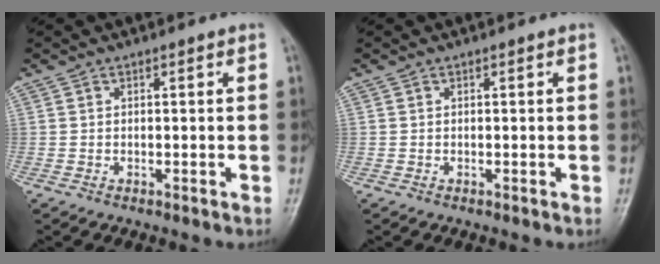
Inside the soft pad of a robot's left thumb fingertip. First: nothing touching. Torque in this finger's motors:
{"motor_torque": [0.00, 0.00, -0.03, 0.00, 0.00]}